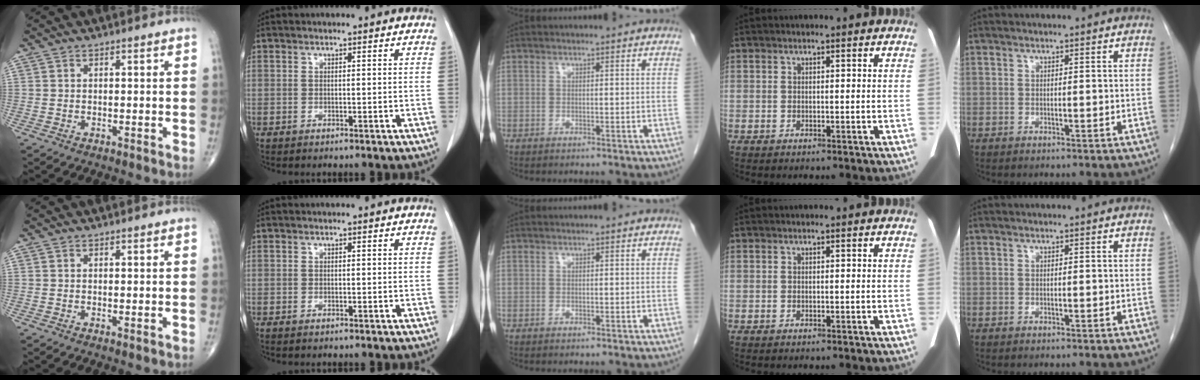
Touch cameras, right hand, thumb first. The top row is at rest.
{"thumb": {"total": 0.5, "force": [0.0, 0.1, 0.5], "torque": [-0.016, -0.005, 0.002]}, "index": {"total": 0.5, "force": [-0.4, 0.1, 0.3], "torque": [-0.011, -0.001, -0.006]}}